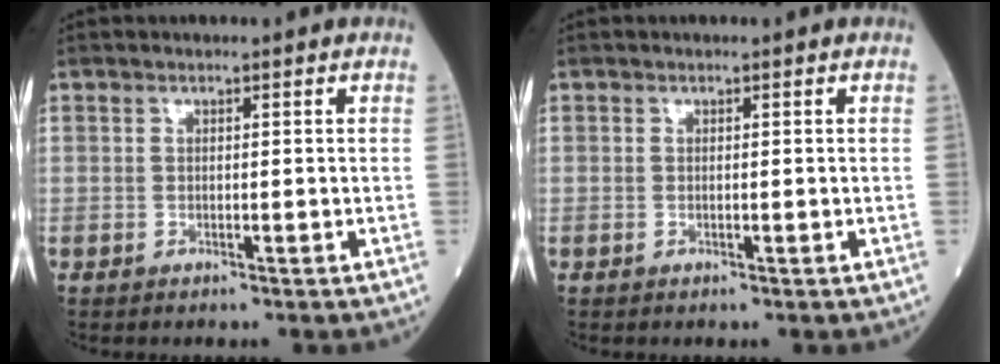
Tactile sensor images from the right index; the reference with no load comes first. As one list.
[{"total": 0.0}]